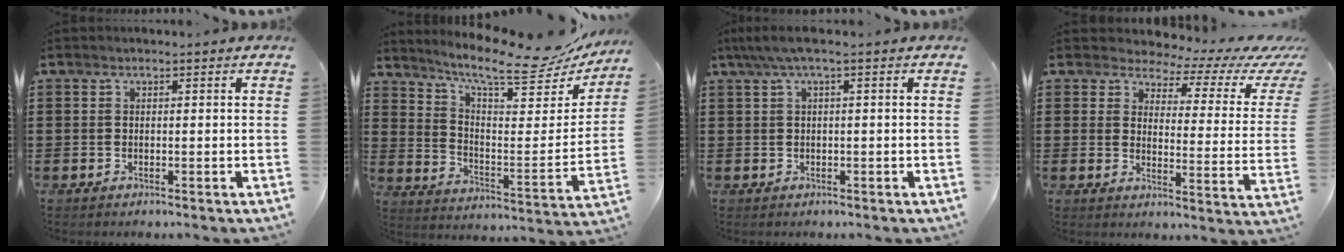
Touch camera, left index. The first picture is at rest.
{"total": 10.5, "force": [9.0, 1.5, 5.1], "torque": [-0.104, -0.071, 0.146]}
{"total": 2.3, "force": [0.3, 0.1, 2.3], "torque": [-0.042, -0.001, 0.003]}
{"total": 3.4, "force": [2.7, 1.5, 1.5], "torque": [-0.042, -0.022, 0.037]}